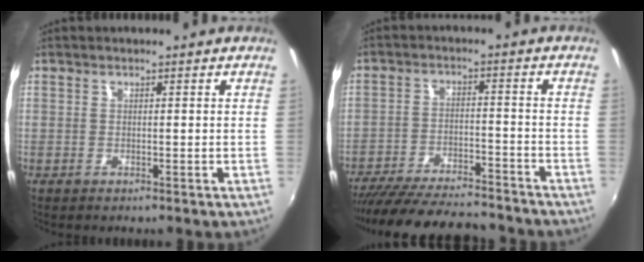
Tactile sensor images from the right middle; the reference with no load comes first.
{"total": 20.6, "force": [-18.1, 4.2, 8.8], "torque": [-0.174, -0.027, -0.266]}